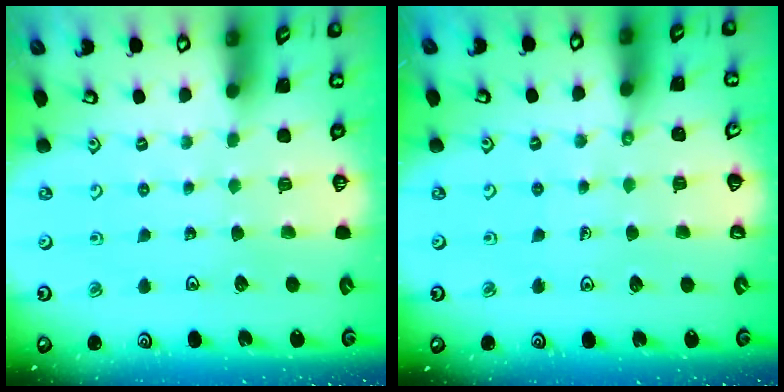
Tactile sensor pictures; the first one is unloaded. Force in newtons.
{"total": 2.3, "press": 2.3, "slide": 0.5}